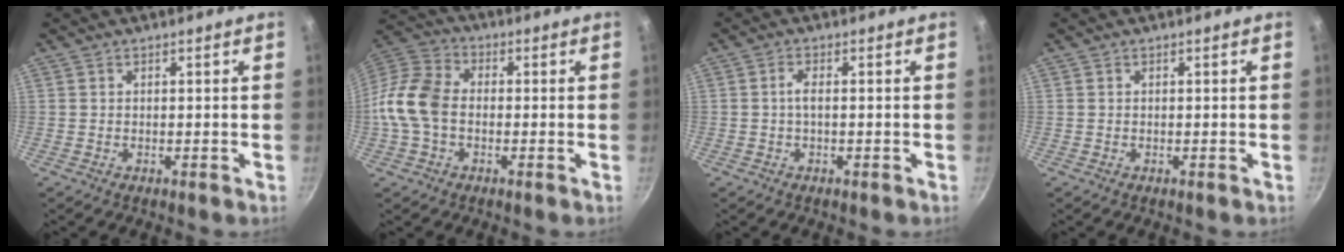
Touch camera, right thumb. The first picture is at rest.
{"total": 11.1, "force": [-1.6, 7.8, 7.7], "torque": [-0.140, 0.030, -0.051]}
{"total": 1.8, "force": [-0.2, 0.8, 1.6], "torque": [-0.038, 0.007, -0.007]}
{"total": 0.0}